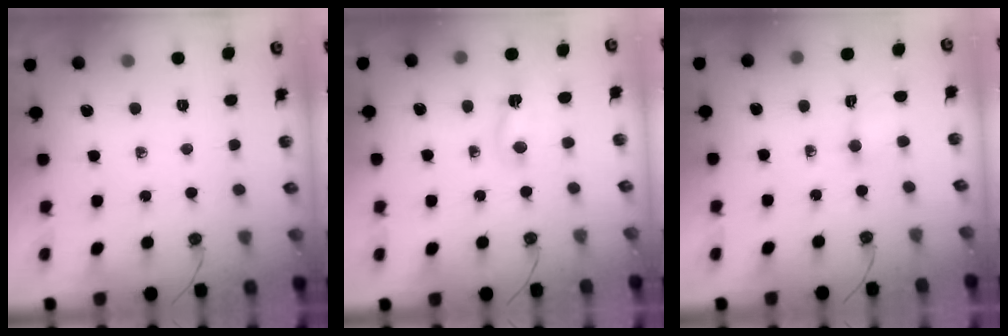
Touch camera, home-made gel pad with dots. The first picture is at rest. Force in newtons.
{"total": 2.4, "press": 2.3, "slide": 0.6}
{"total": 2.6, "press": 2.5, "slide": 0.9}